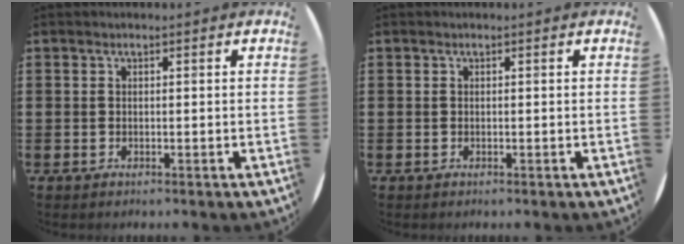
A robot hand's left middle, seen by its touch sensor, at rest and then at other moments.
{"total": 0.0}